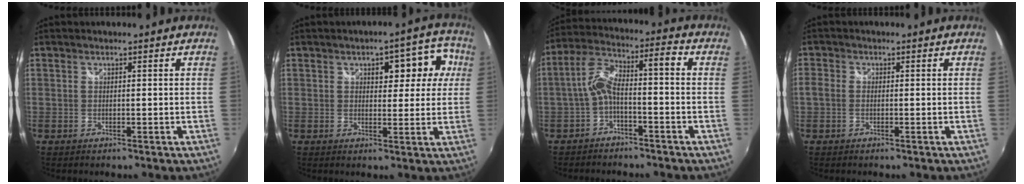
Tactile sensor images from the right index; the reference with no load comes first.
{"total": 8.2, "force": [2.3, 4.5, 6.5], "torque": [-0.087, 0.028, 0.032]}
{"total": 7.9, "force": [-2.9, 2.3, 7.0], "torque": [-0.154, 0.021, -0.051]}
{"total": 2.2, "force": [-0.6, 1.4, 1.5], "torque": [-0.034, 0.000, -0.016]}